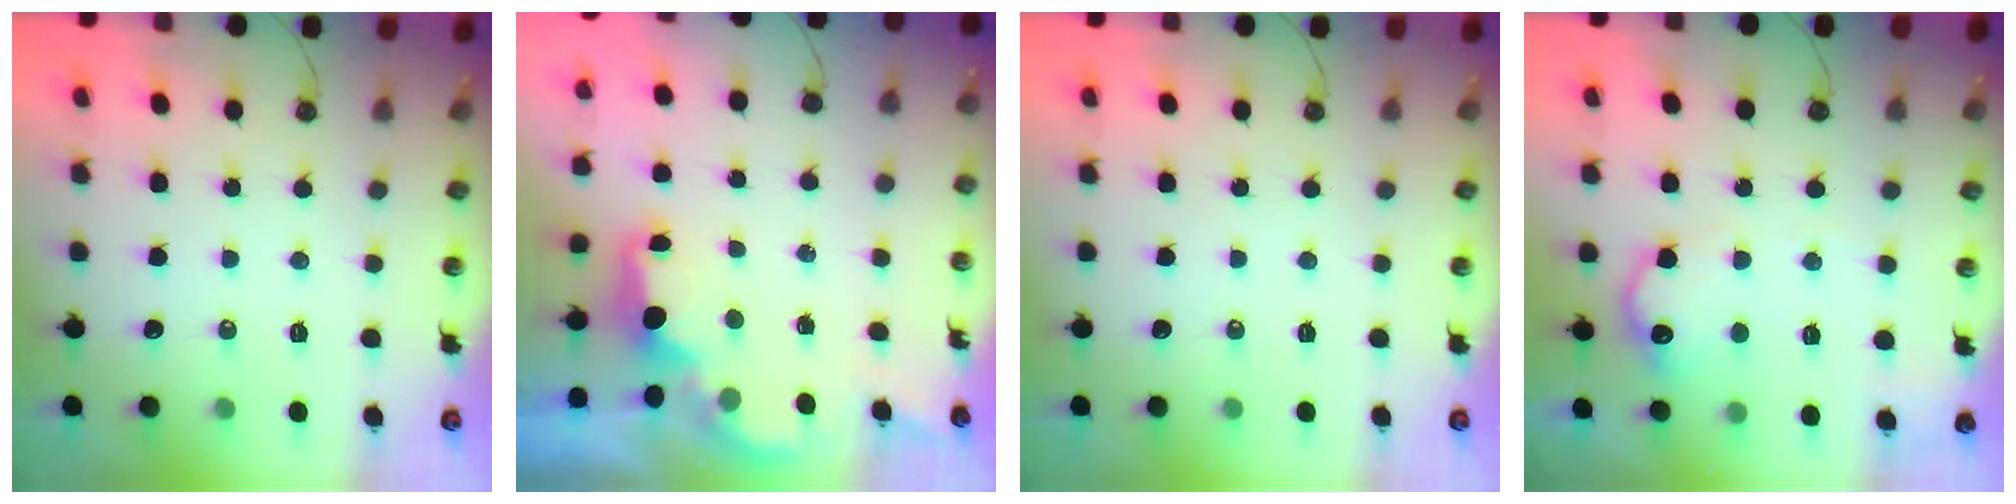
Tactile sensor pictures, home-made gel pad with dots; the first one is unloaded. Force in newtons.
{"total": 2.2, "press": 2.1, "slide": 0.8}
{"total": 0.0}
{"total": 14.6, "press": 14.6, "slide": 0.7}